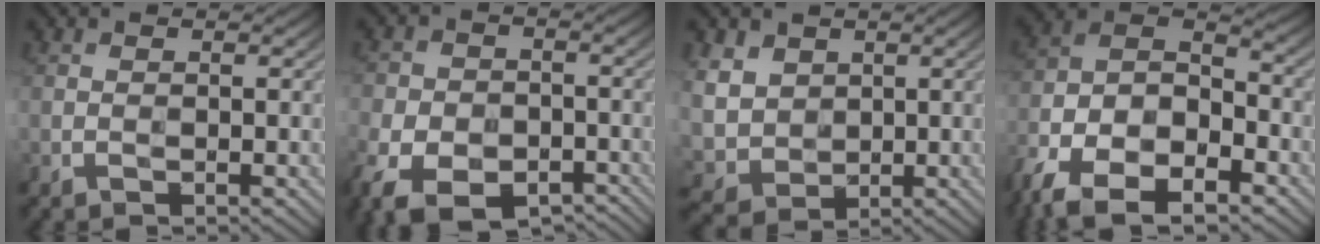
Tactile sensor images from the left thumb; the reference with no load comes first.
{"total": 11.9, "force": [-7.3, 7.4, 5.8], "torque": [-0.119, -0.037, -0.112]}
{"total": 6.1, "force": [1.9, 5.0, 2.8], "torque": [-0.108, -0.006, 0.045]}
{"total": 15.4, "force": [-9.7, 8.4, 8.6], "torque": [-0.211, -0.040, -0.178]}